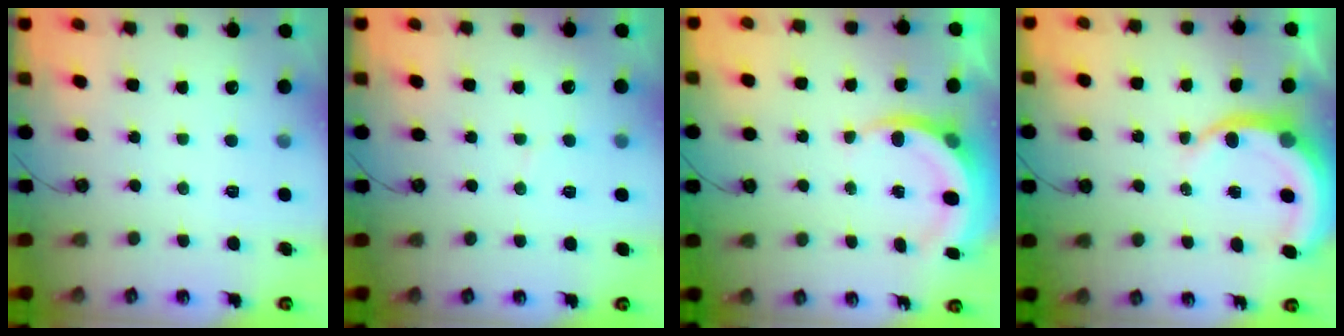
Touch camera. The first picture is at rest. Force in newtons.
{"total": 3.2, "press": 3.2, "slide": 0.2}
{"total": 6.8, "press": 6.7, "slide": 1.3}
{"total": 6.9, "press": 6.9, "slide": 0.8}